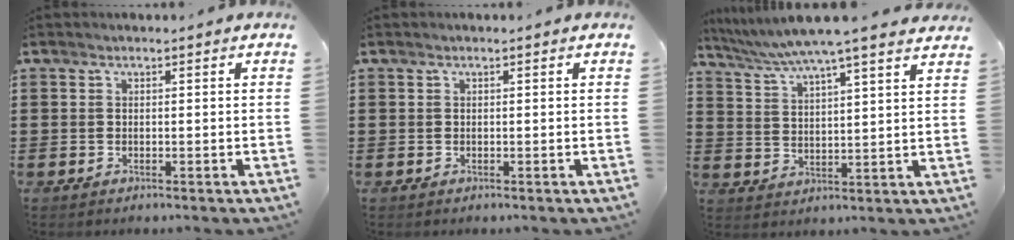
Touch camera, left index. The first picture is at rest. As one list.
[{"total": 0.0}, {"total": 6.2, "force": [5.6, -0.6, 2.6], "torque": [-0.071, -0.031, 0.095]}]